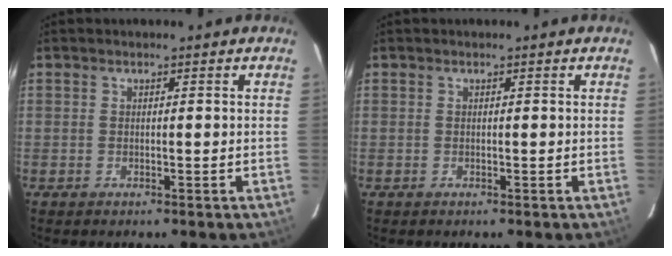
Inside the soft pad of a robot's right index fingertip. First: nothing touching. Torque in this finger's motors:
{"motor_torque": [0.00, 0.00, 0.00, 0.00]}